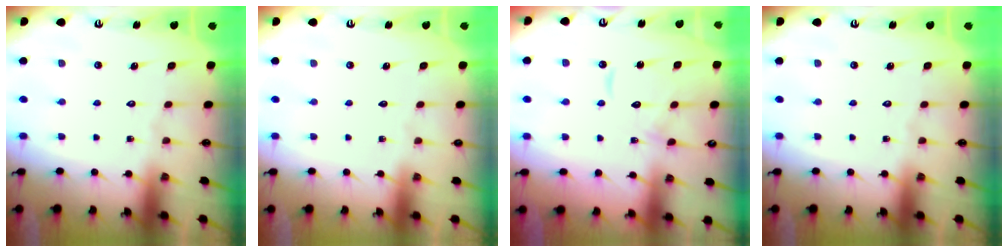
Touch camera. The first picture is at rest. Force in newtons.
{"total": 0.0}
{"total": 11.3, "press": 11.2, "slide": 1.0}
{"total": 0.0}